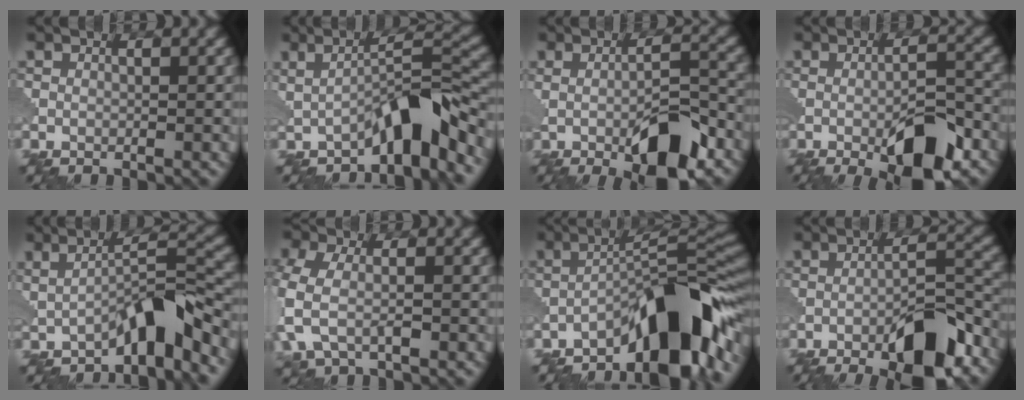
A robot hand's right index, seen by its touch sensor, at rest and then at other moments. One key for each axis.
{"total": 5.8, "fx": -2.7, "fy": 1.2, "fz": 5.0, "tx": -0.073, "ty": 0.013, "tz": -0.045}
{"total": 7.5, "fx": -2.6, "fy": 2.2, "fz": 6.7, "tx": -0.111, "ty": -0.008, "tz": -0.037}
{"total": 7.2, "fx": -3.1, "fy": 1.9, "fz": 6.2, "tx": -0.097, "ty": -0.001, "tz": -0.047}
{"total": 5.1, "fx": -2.5, "fy": 1.0, "fz": 4.3, "tx": -0.063, "ty": 0.012, "tz": -0.043}
{"total": 5.3, "fx": -1.5, "fy": 3.1, "fz": 4.0, "tx": -0.110, "ty": 0.000, "tz": -0.037}
{"total": 11.1, "fx": -6.6, "fy": 2.8, "fz": 8.5, "tx": -0.104, "ty": 0.020, "tz": -0.115}
{"total": 9.1, "fx": -5.5, "fy": 2.4, "fz": 6.8, "tx": -0.096, "ty": 0.007, "tz": -0.086}